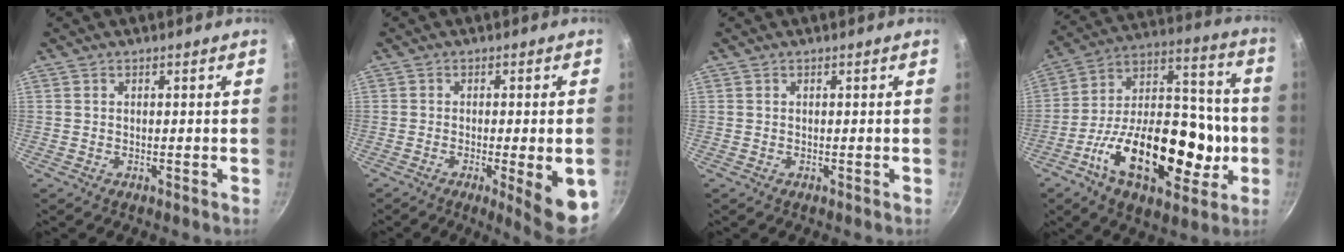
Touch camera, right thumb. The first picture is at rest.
{"total": 9.7, "force": [-2.8, 1.7, 9.1], "torque": [-0.110, 0.000, -0.033]}
{"total": 0.0}
{"total": 28.1, "force": [-7.5, 15.7, 22.1], "torque": [-0.313, 0.045, -0.119]}